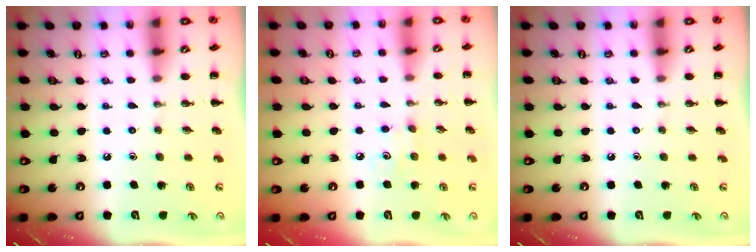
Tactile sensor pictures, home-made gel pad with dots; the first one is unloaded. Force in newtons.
{"total": 3.7, "press": 3.5, "slide": 1.0}
{"total": 0.0}